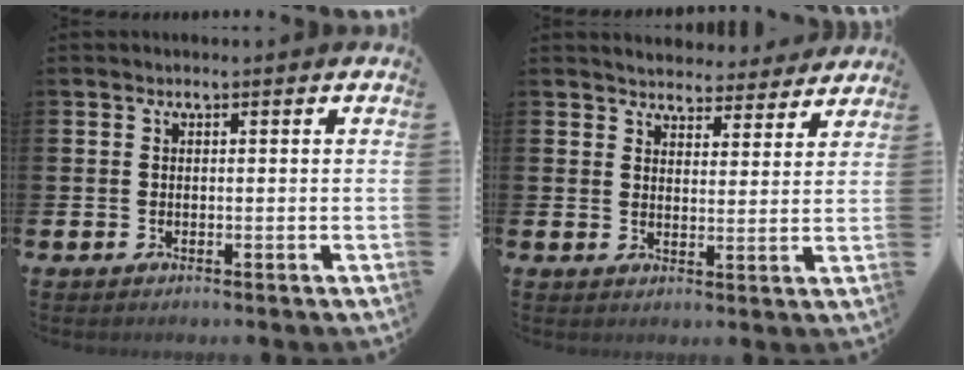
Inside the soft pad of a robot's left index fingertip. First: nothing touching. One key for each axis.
{"total": 4.2, "fx": 4.1, "fy": 1.0, "fz": -0.4, "tx": 0.001, "ty": -0.036, "tz": 0.071}